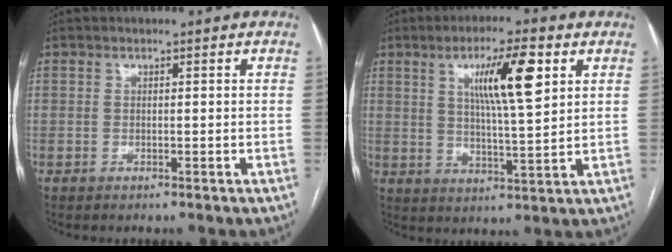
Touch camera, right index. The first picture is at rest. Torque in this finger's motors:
{"motor_torque": [1.17, 0.97, 0.28, 0.12]}